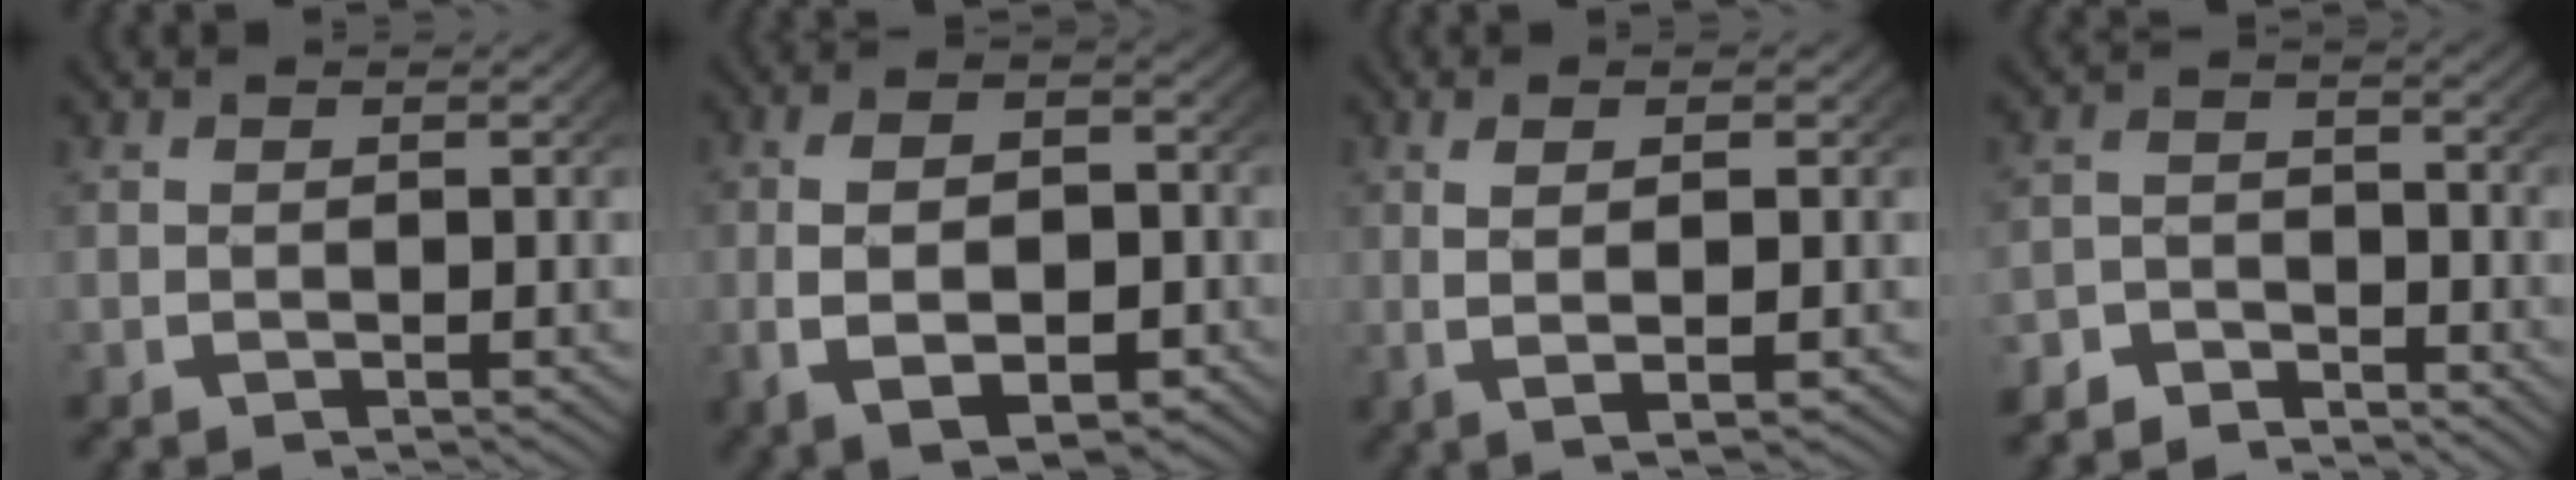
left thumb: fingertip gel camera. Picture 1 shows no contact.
{"total": 8.2, "force": [-1.5, 5.0, 6.3], "torque": [-0.124, -0.027, -0.011]}
{"total": 4.0, "force": [0.3, 1.0, 3.8], "torque": [-0.074, -0.004, 0.014]}
{"total": 4.2, "force": [-3.9, 1.4, 0.4], "torque": [0.001, -0.017, -0.072]}